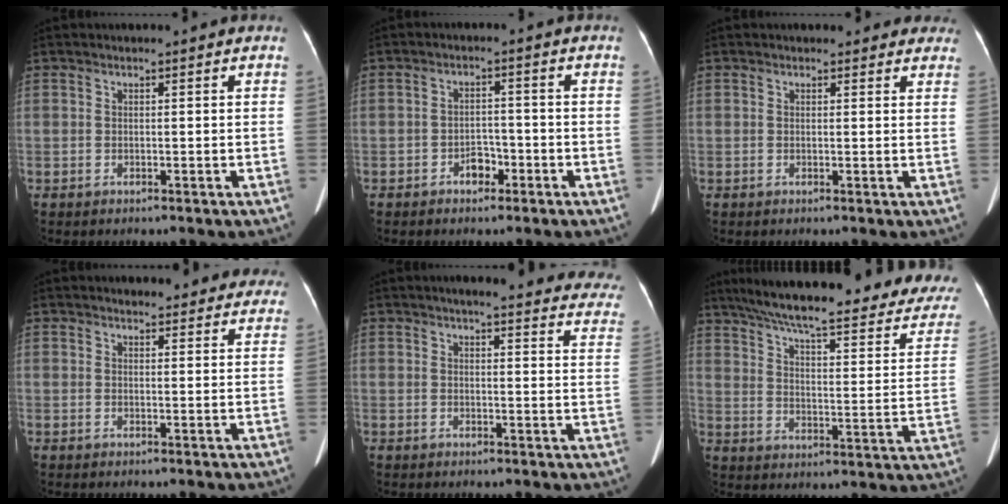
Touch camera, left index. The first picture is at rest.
{"total": 2.8, "force": [-1.7, 1.7, 1.4], "torque": [-0.019, 0.007, -0.027]}
{"total": 5.8, "force": [5.2, 2.3, 1.0], "torque": [0.018, -0.002, 0.035]}
{"total": 11.1, "force": [10.3, 3.0, 3.1], "torque": [-0.004, 0.002, 0.100]}
{"total": 23.8, "force": [22.0, 3.5, 8.6], "torque": [-0.090, -0.063, 0.230]}
{"total": 32.8, "force": [26.5, 6.2, 18.3], "torque": [-0.254, -0.030, 0.329]}